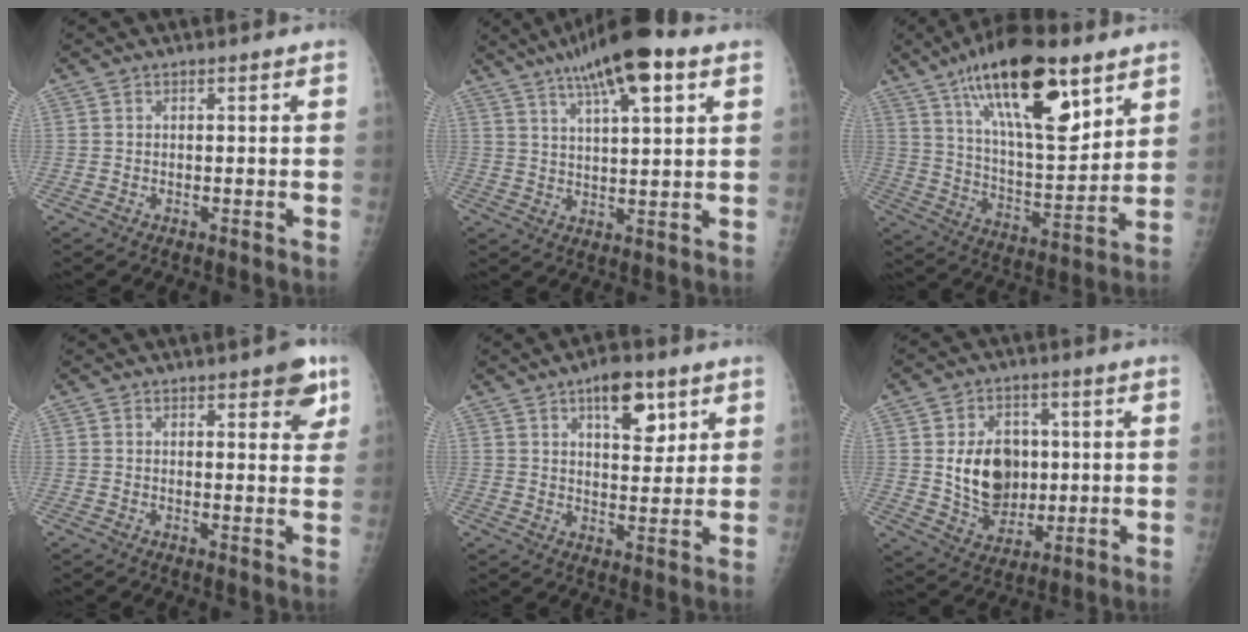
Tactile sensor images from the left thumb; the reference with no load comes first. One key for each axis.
{"total": 13.9, "fx": 7.7, "fy": 3.6, "fz": 11.0, "tx": -0.165, "ty": -0.007, "tz": 0.123}
{"total": 22.9, "fx": 12.7, "fy": 8.4, "fz": 17.2, "tx": -0.257, "ty": -0.050, "tz": 0.221}
{"total": 6.2, "fx": 3.4, "fy": 2.3, "fz": 4.7, "tx": -0.029, "ty": -0.013, "tz": 0.034}
{"total": 9.1, "fx": 4.8, "fy": 4.3, "fz": 6.5, "tx": -0.066, "ty": -0.023, "tz": 0.070}
{"total": 11.9, "fx": 1.1, "fy": 9.1, "fz": 7.6, "tx": -0.082, "ty": -0.011, "tz": 0.030}